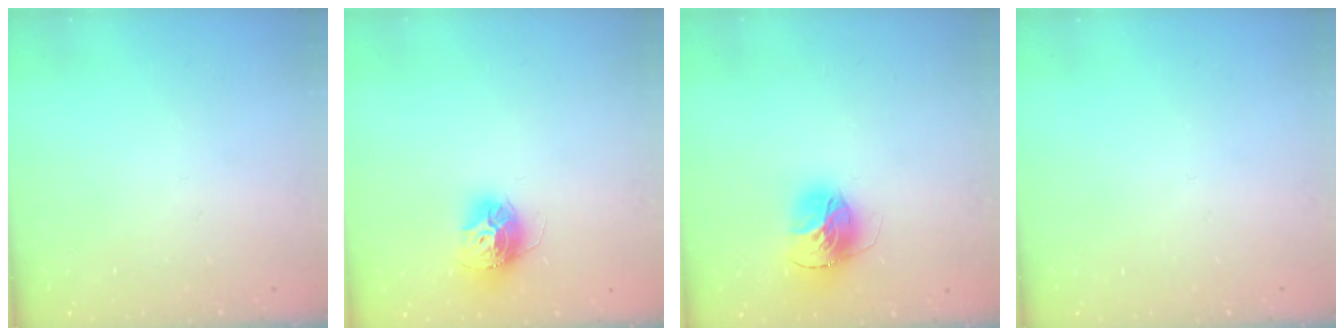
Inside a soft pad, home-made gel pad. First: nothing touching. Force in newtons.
{"total": 12.2, "press": 12.1, "slide": 1.1}
{"total": 15.4, "press": 15.3, "slide": 1.7}
{"total": 0.0}